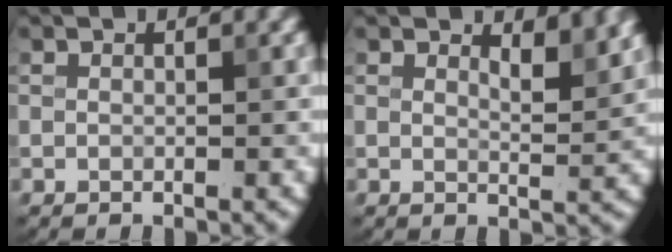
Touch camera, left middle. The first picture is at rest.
{"total": 2.5, "force": [1.9, 0.6, 1.6], "torque": [-0.021, -0.005, 0.029]}